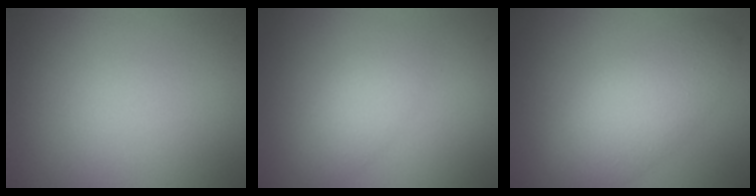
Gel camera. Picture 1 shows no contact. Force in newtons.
{"total": 2.4, "press": 2.4, "slide": 0.1}
{"total": 5.5, "press": 5.5, "slide": 0.4}